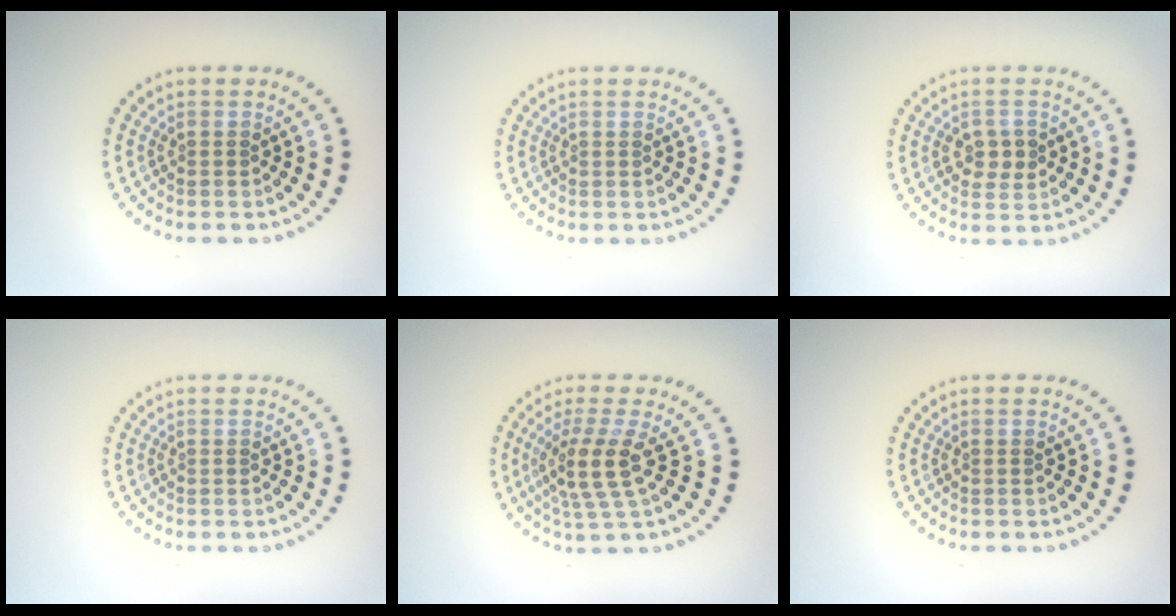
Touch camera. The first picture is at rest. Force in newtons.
{"total": 0.0}
{"total": 2.4, "press": 2.4, "slide": 0.3}
{"total": 0.0}
{"total": 3.8, "press": 2.9, "slide": 2.5}
{"total": 0.0}